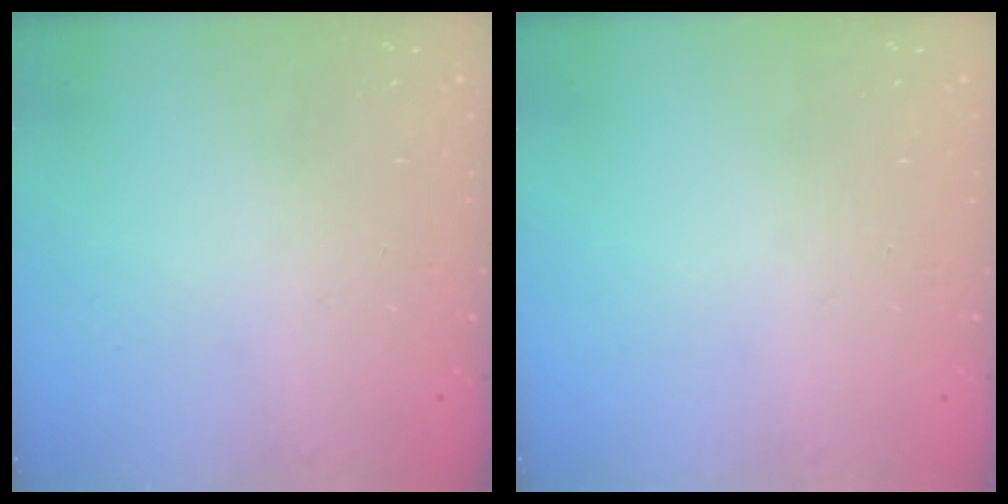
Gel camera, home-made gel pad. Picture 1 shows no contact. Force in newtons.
{"total": 0.0}